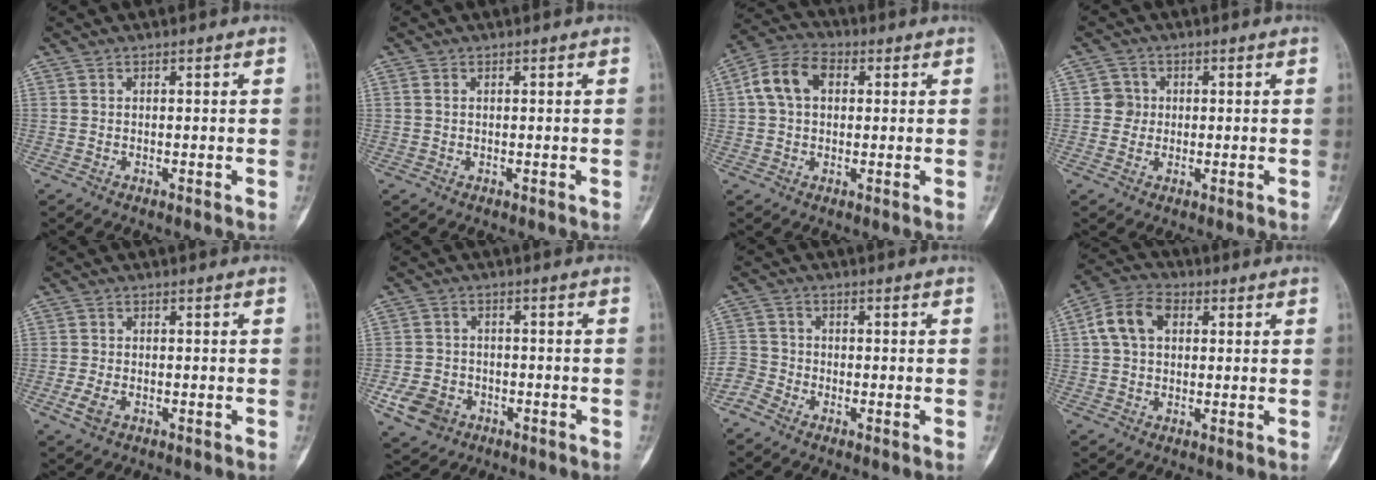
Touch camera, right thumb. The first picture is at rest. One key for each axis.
{"total": 0.8, "fx": 0.2, "fy": 0.6, "fz": 0.5, "tx": -0.009, "ty": 0.002, "tz": 0.006}
{"total": 9.1, "fx": 1.9, "fy": 6.3, "fz": 6.2, "tx": -0.116, "ty": 0.025, "tz": 0.029}
{"total": 3.1, "fx": 0.2, "fy": 3.1, "fz": 0.5, "tx": 0.017, "ty": 0.008, "tz": -0.002}
{"total": 3.1, "fx": -1.2, "fy": 1.8, "fz": 2.1, "tx": -0.048, "ty": 0.003, "tz": -0.022}
{"total": 6.9, "fx": -3.0, "fy": 5.5, "fz": 2.9, "tx": -0.043, "ty": 0.020, "tz": -0.045}
{"total": 3.5, "fx": -2.8, "fy": 2.1, "fz": 0.3, "tx": 0.003, "ty": 0.007, "tz": -0.068}
{"total": 8.5, "fx": 1.9, "fy": 5.9, "fz": 5.8, "tx": -0.109, "ty": 0.023, "tz": 0.028}